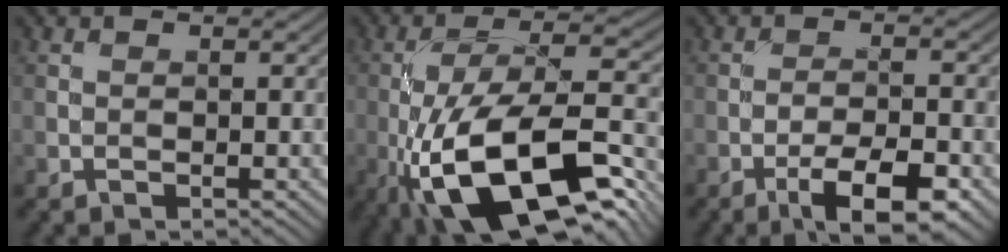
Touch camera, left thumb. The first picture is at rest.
{"total": 17.6, "force": [-7.7, 6.3, 14.5], "torque": [-0.261, -0.002, -0.138]}
{"total": 7.7, "force": [-4.5, 2.2, 5.9], "torque": [-0.095, 0.004, -0.071]}